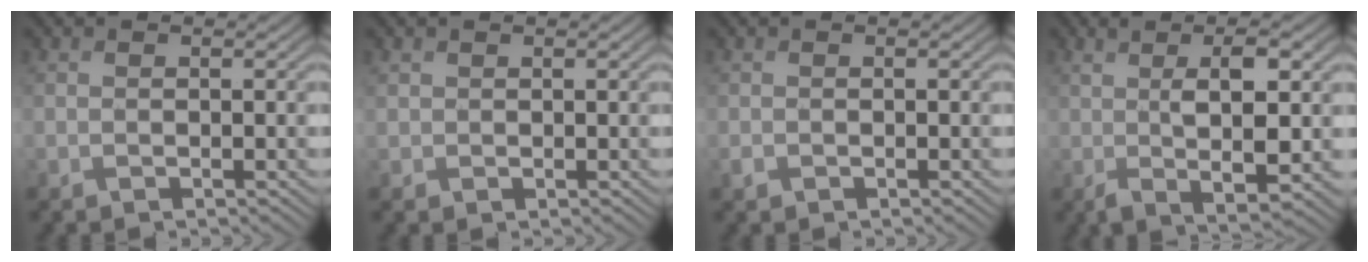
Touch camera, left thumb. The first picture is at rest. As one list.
[{"total": 1.1, "force": [0.7, 0.9, 0.1], "torque": [-0.005, -0.002, 0.015]}, {"total": 0.6, "force": [-0.3, 0.4, 0.2], "torque": [-0.004, -0.003, -0.006]}, {"total": 6.5, "force": [0.9, 1.8, 6.2], "torque": [-0.121, -0.005, 0.020]}]